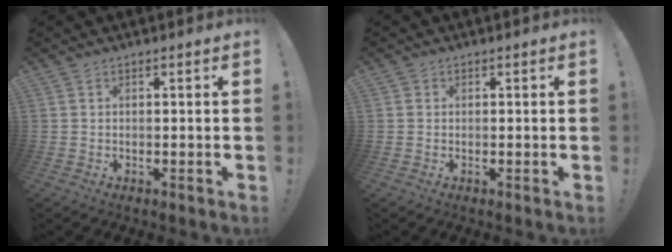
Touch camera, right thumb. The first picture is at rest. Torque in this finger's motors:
{"motor_torque": [-0.01, 0.18, -0.03, 0.03, 0.00]}